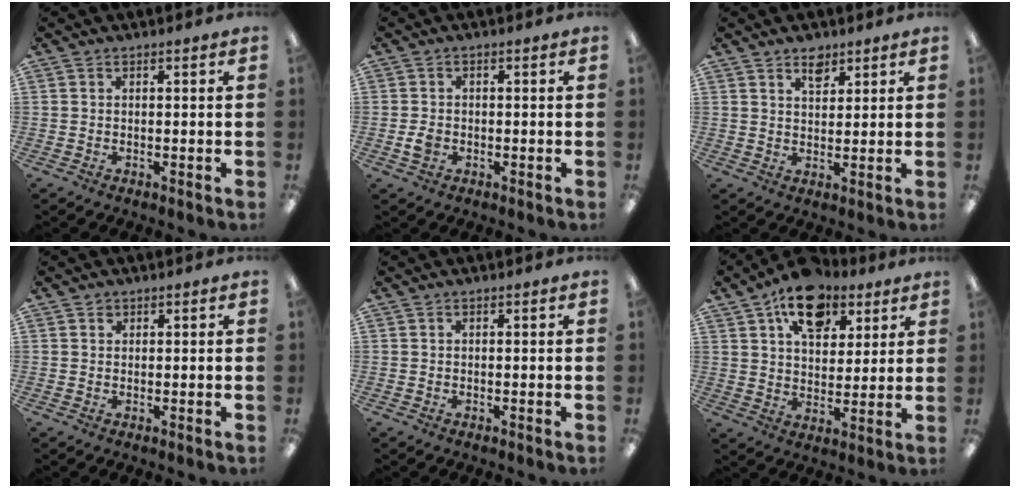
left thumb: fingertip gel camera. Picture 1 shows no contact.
{"total": 2.4, "force": [-0.7, 1.8, 1.5], "torque": [-0.025, 0.003, -0.012]}
{"total": 4.3, "force": [3.3, 2.2, 1.7], "torque": [-0.009, -0.021, 0.055]}
{"total": 0.7, "force": [0.5, 0.5, 0.1], "torque": [-0.004, 0.001, 0.011]}
{"total": 0.0}
{"total": 14.2, "force": [8.6, 8.7, 7.3], "torque": [-0.105, -0.037, 0.152]}